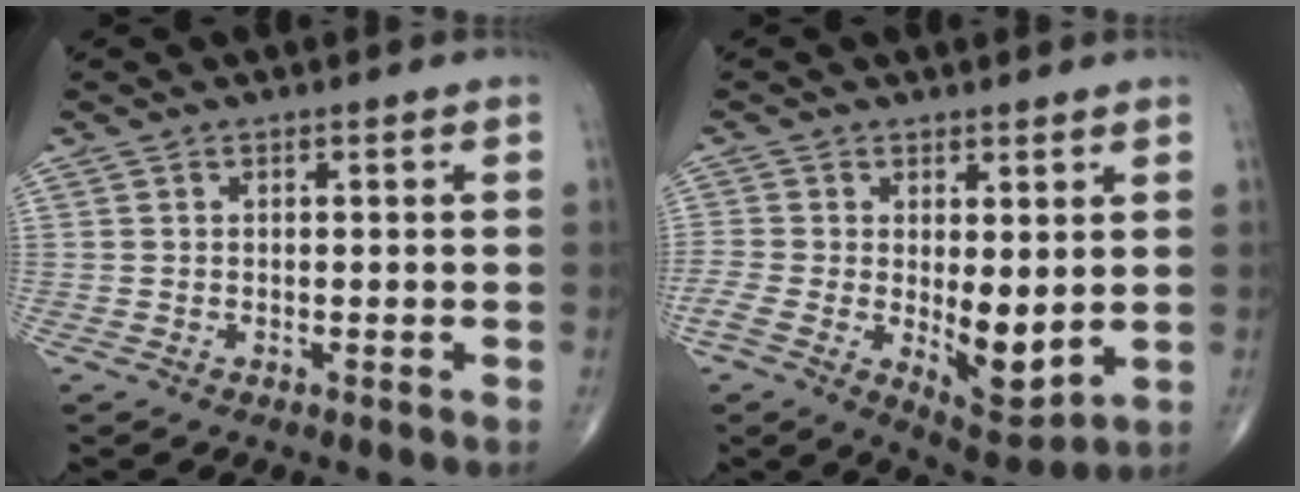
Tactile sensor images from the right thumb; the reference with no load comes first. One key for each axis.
{"total": 11.0, "fx": -0.9, "fy": 5.0, "fz": 9.7, "tx": -0.163, "ty": -0.016, "tz": -0.005}